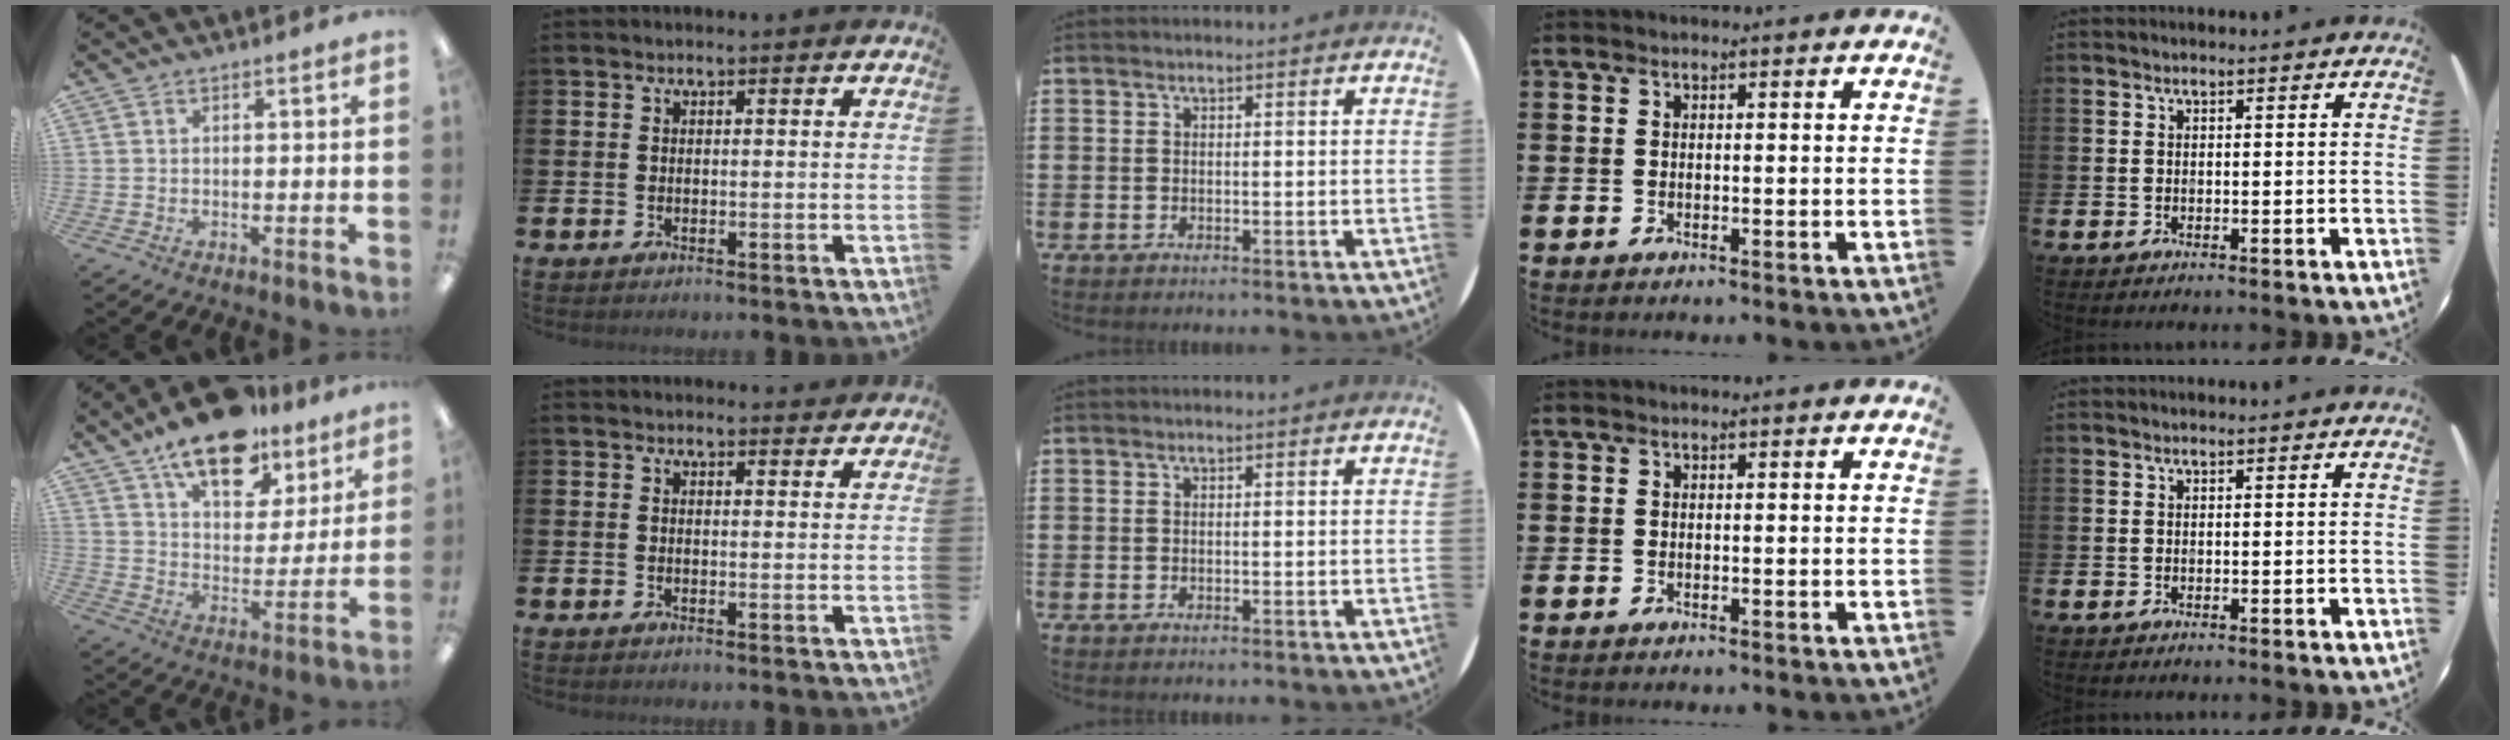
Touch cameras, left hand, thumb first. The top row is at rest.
{"thumb": {"total": 16.9, "force": [12.5, 7.7, 8.4], "torque": [-0.131, -0.067, 0.216]}, "index": {"total": 1.6, "force": [1.5, 0.4, 0.0], "torque": [0.007, -0.006, 0.026]}}